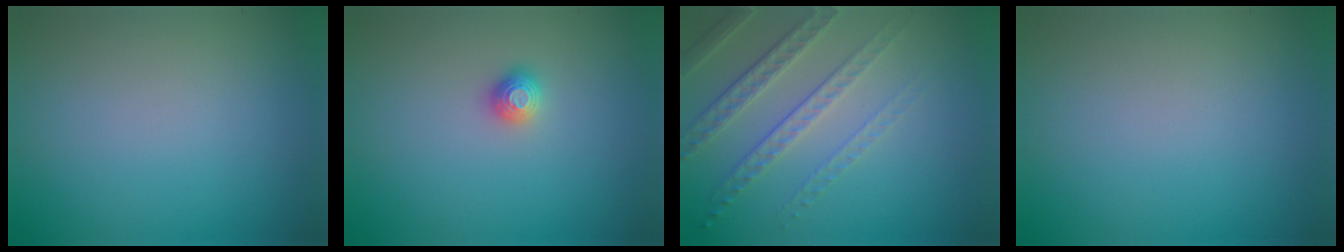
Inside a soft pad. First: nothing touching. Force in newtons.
{"total": 1.2, "press": 1.1, "slide": 0.3}
{"total": 4.8, "press": 3.4, "slide": 3.4}
{"total": 0.0}